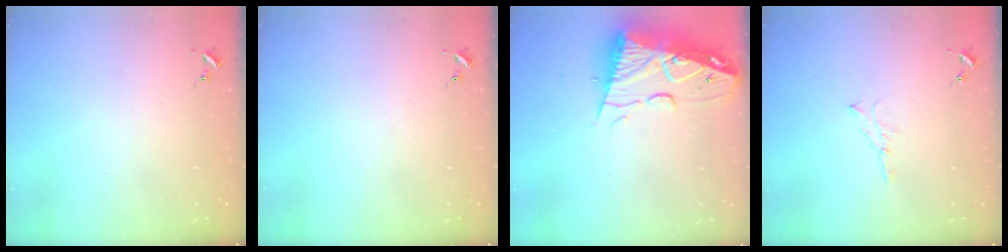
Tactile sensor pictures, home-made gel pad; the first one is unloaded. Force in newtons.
{"total": 0.0}
{"total": 15.5, "press": 15.4, "slide": 1.4}
{"total": 3.9, "press": 3.9, "slide": 0.4}